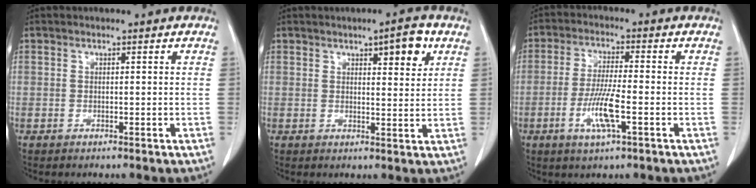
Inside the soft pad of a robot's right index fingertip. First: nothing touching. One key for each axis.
{"total": 5.2, "fx": 2.8, "fy": 1.3, "fz": 4.2, "tx": -0.058, "ty": -0.003, "tz": 0.037}
{"total": 7.4, "fx": -2.5, "fy": 0.5, "fz": 7.0, "tx": -0.139, "ty": -0.010, "tz": -0.048}